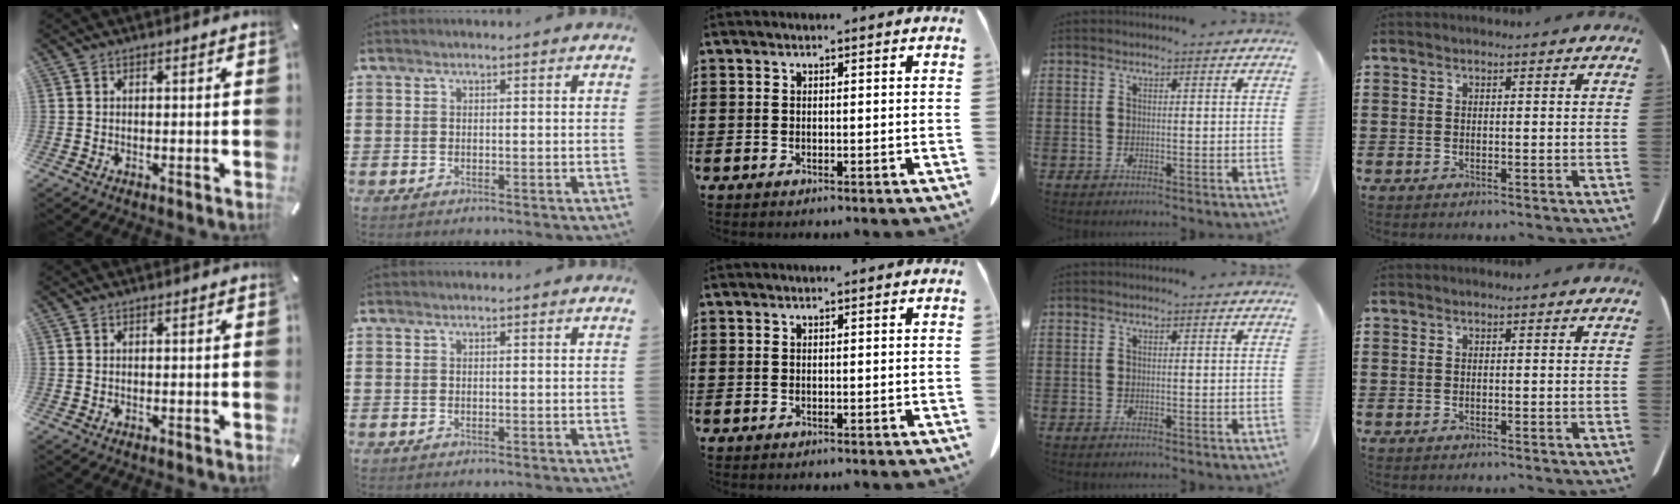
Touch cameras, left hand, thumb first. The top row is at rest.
{}